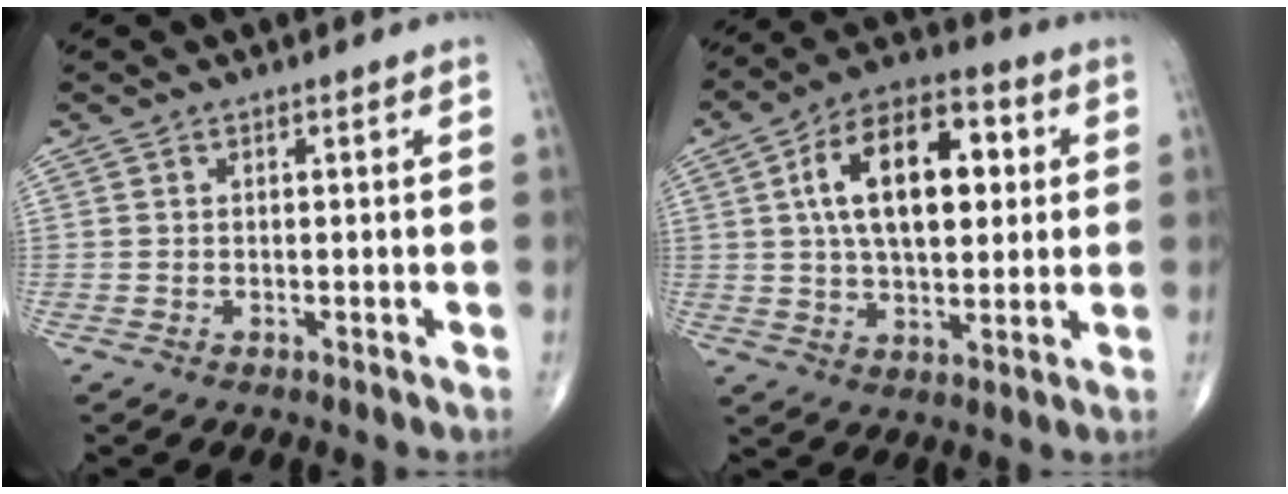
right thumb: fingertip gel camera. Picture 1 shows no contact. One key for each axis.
{"total": 18.5, "fx": 3.8, "fy": 10.1, "fz": 15.0, "tx": -0.222, "ty": 0.015, "tz": 0.059}